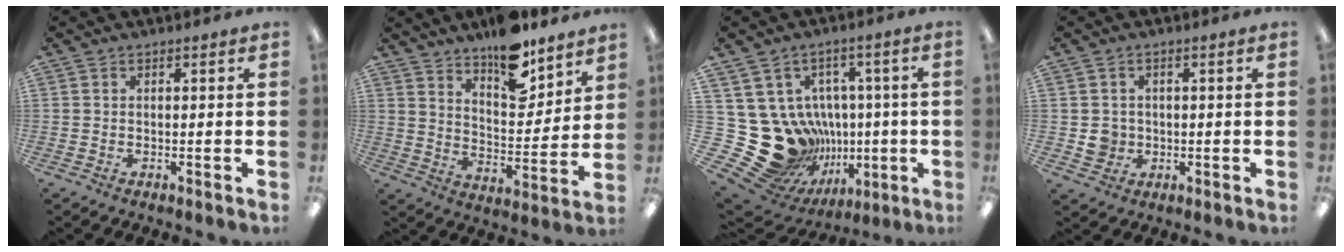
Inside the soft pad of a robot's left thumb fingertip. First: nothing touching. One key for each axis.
{"total": 14.6, "fx": 11.6, "fy": 5.6, "fz": 6.8, "tx": -0.098, "ty": -0.079, "tz": 0.204}
{"total": 24.9, "fx": -3.7, "fy": 21.2, "fz": 12.6, "tx": -0.233, "ty": -0.016, "tz": 0.009}
{"total": 3.7, "fx": -0.1, "fy": 3.6, "fz": 0.9, "tx": -0.006, "ty": 0.000, "tz": -0.003}